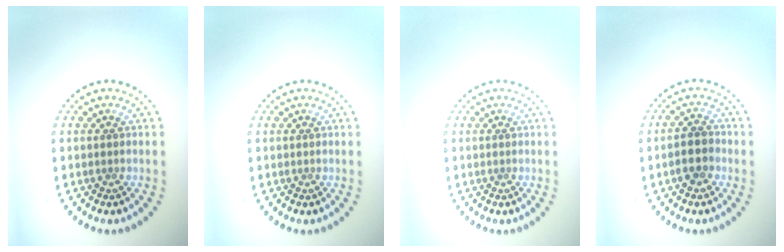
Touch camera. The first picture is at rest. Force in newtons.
{"total": 0.0}
{"total": 0.0}
{"total": 2.4, "press": 2.2, "slide": 0.9}